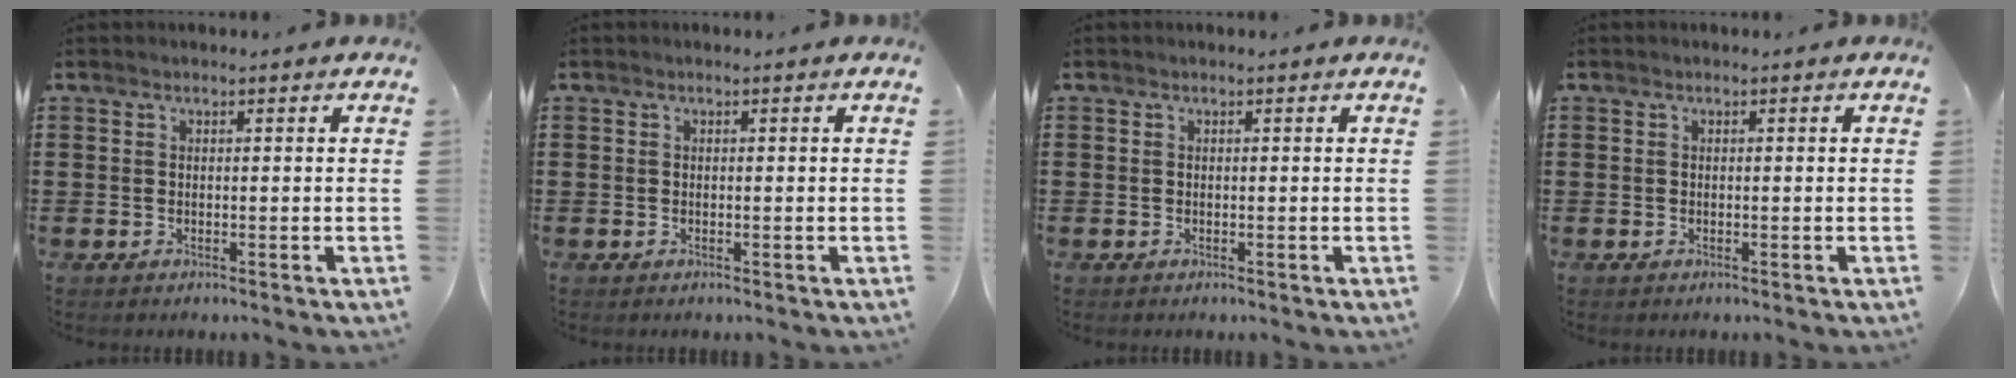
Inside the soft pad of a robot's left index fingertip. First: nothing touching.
{"total": 0.0}
{"total": 0.0}
{"total": 0.0}